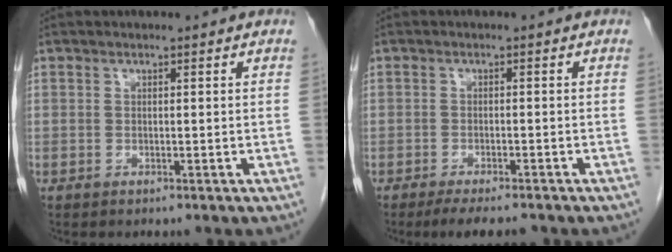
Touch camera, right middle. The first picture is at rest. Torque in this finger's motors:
{"motor_torque": [0.92, -0.54, 0.07, 0.06]}